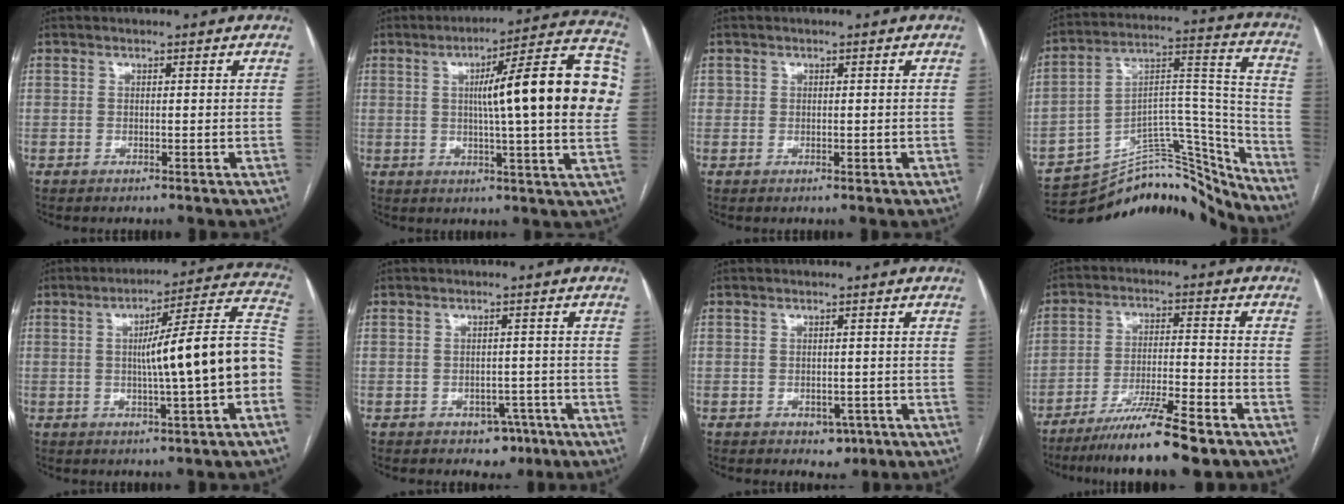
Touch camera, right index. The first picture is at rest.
{"total": 19.7, "force": [2.5, 1.6, 19.5], "torque": [-0.258, 0.030, 0.024]}
{"total": 1.1, "force": [0.0, 1.0, 0.5], "torque": [-0.009, 0.006, 0.004]}
{"total": 25.2, "force": [-23.4, 6.4, 7.0], "torque": [-0.074, 0.068, -0.340]}
{"total": 16.2, "force": [-1.7, 0.1, 16.1], "torque": [-0.221, 0.031, -0.029]}
{"total": 4.0, "force": [-2.3, 2.8, 1.6], "torque": [-0.011, 0.008, -0.023]}
{"total": 3.0, "force": [-1.4, 2.1, 1.5], "torque": [-0.009, 0.002, -0.010]}
{"total": 11.7, "force": [-8.8, 0.3, 7.8], "torque": [-0.130, -0.028, -0.149]}